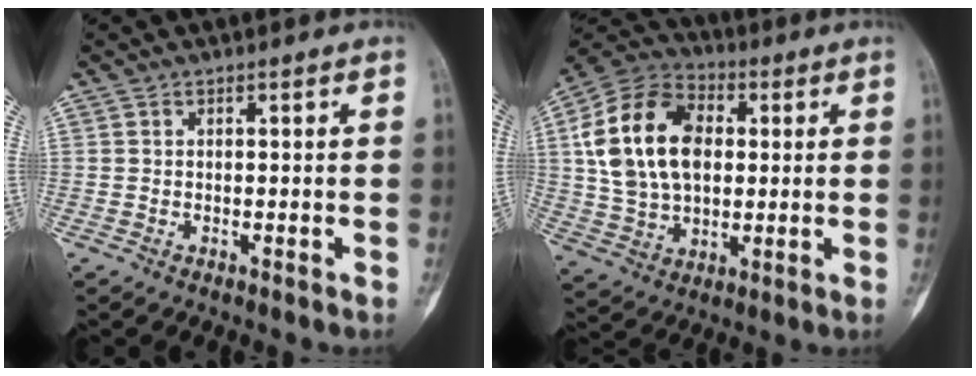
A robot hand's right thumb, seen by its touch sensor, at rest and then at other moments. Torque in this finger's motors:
{"motor_torque": [-0.70, 1.90, 1.79, 0.19, 0.20]}